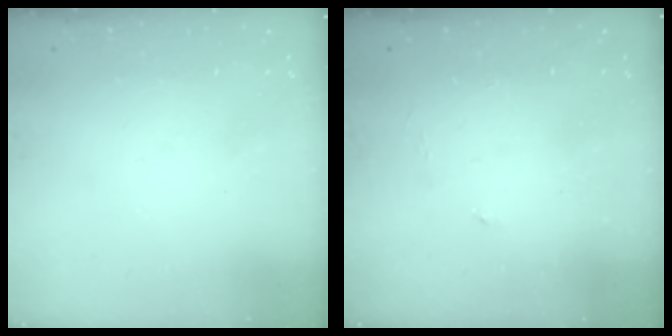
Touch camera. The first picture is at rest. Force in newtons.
{"total": 3.1, "press": 3.1, "slide": 0.5}